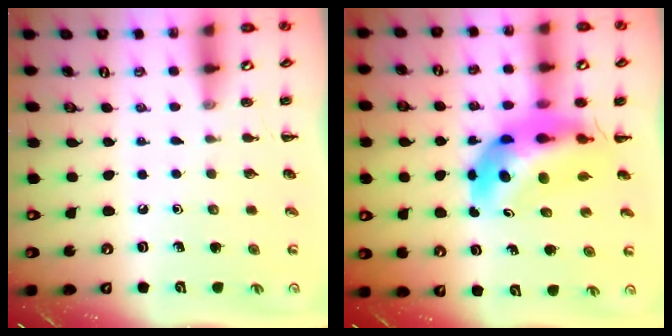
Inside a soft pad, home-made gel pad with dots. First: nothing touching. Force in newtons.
{"total": 9.7, "press": 9.2, "slide": 3.1}